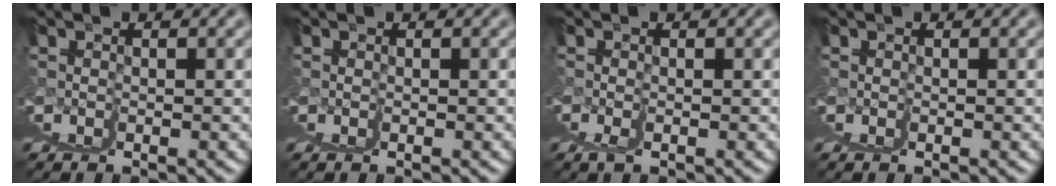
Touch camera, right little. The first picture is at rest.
{"total": 0.0}
{"total": 1.6, "force": [0.5, -1.6, 0.0], "torque": [0.015, 0.009, 0.008]}
{"total": 0.5, "force": [0.2, -0.4, -0.2], "torque": [0.008, 0.002, 0.003]}